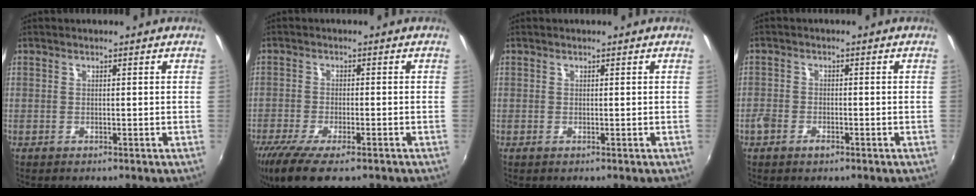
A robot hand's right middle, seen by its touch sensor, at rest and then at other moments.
{"total": 12.0, "force": [-8.4, 3.7, 7.8], "torque": [-0.174, -0.046, -0.144]}
{"total": 0.0}
{"total": 3.3, "force": [-2.2, 1.9, 1.6], "torque": [-0.040, -0.002, -0.043]}